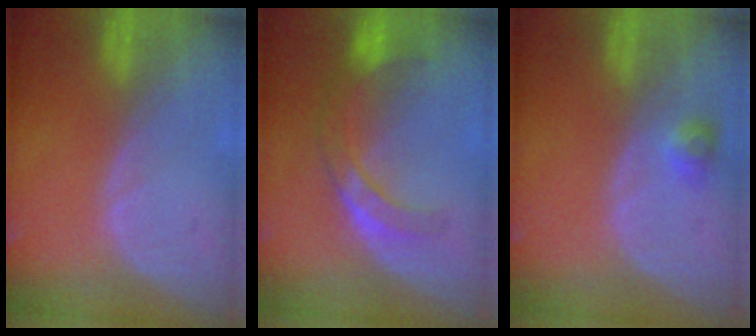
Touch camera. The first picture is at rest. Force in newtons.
{"total": 7.3, "press": 6.4, "slide": 3.6}
{"total": 2.2, "press": 2.2, "slide": 0.2}